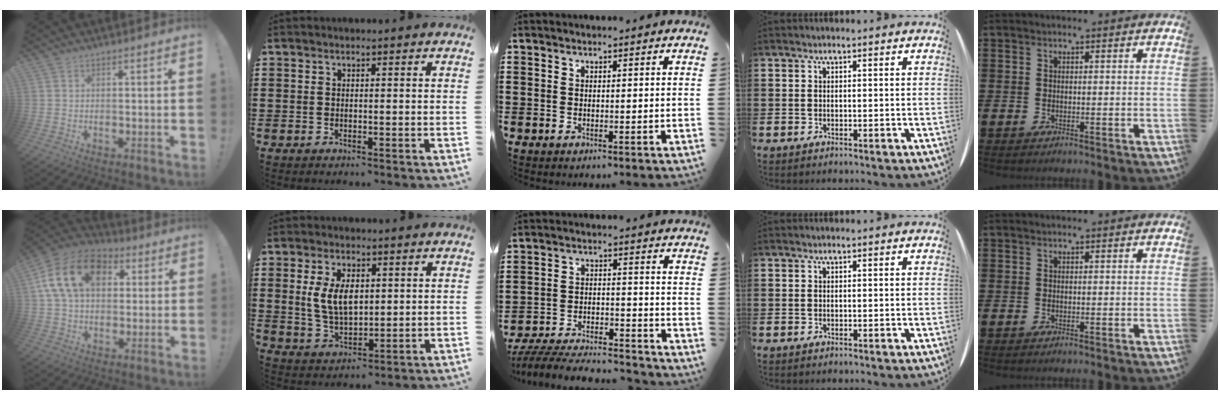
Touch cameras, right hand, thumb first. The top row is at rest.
{"thumb": {"total": 18.3, "force": [5.5, 12.4, 12.2], "torque": [-0.210, 0.000, 0.101]}, "index": {"total": 7.7, "force": [1.4, 4.3, 6.3], "torque": [-0.135, 0.006, 0.019]}, "middle": {"total": 6.6, "force": [-6.4, 0.8, 1.7], "torque": [-0.033, 0.005, -0.125]}}